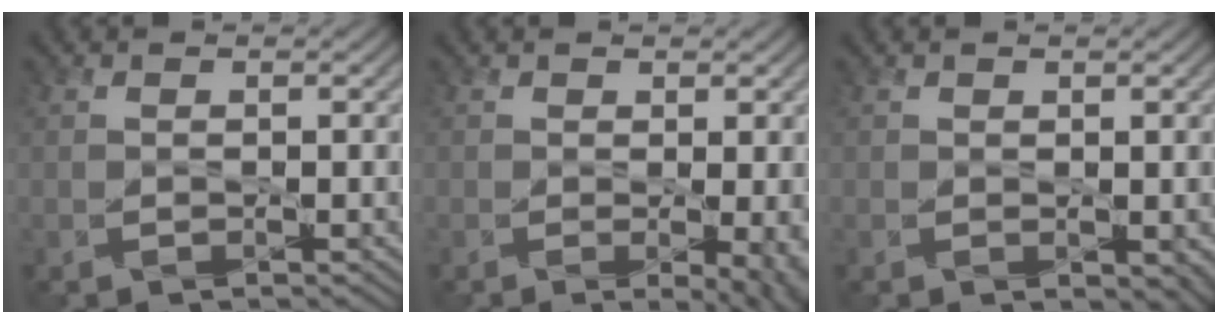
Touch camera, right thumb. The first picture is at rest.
{"total": 4.4, "force": [-0.6, 1.5, 4.1], "torque": [-0.057, -0.007, -0.002]}
{"total": 1.3, "force": [0.2, 0.9, 0.8], "torque": [-0.013, -0.005, 0.008]}